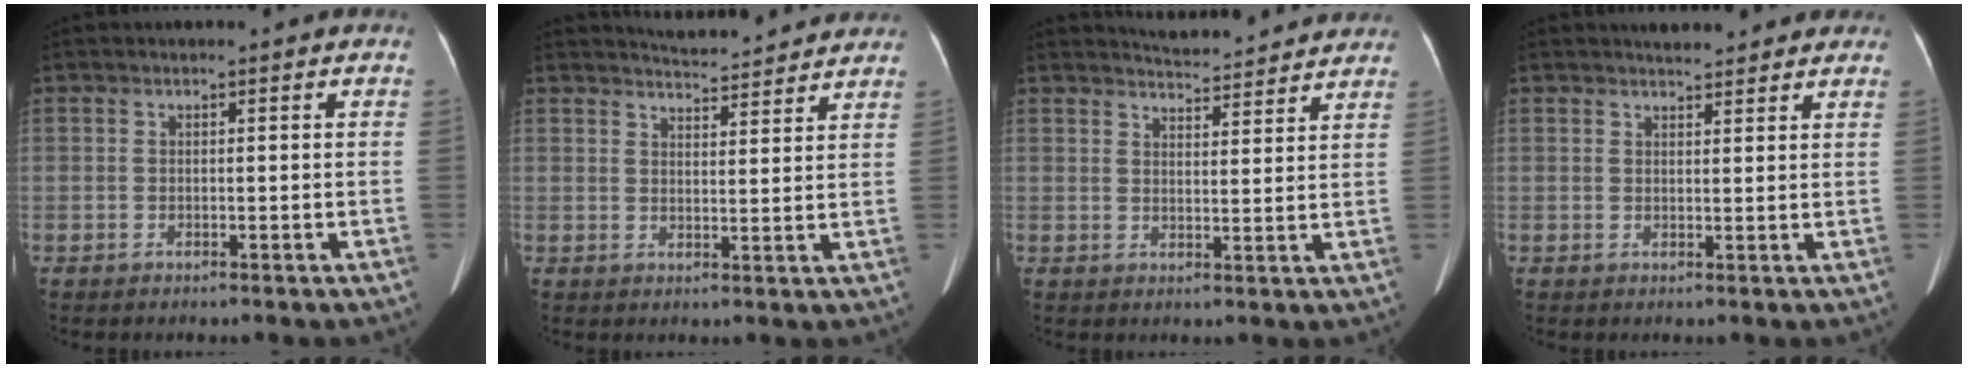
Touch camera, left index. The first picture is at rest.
{"total": 8.3, "force": [8.1, 0.9, 1.5], "torque": [-0.028, 0.009, 0.101]}
{"total": 9.1, "force": [8.9, 1.1, 1.7], "torque": [-0.028, 0.007, 0.108]}
{"total": 5.5, "force": [5.0, 1.5, 1.7], "torque": [-0.017, 0.013, 0.056]}